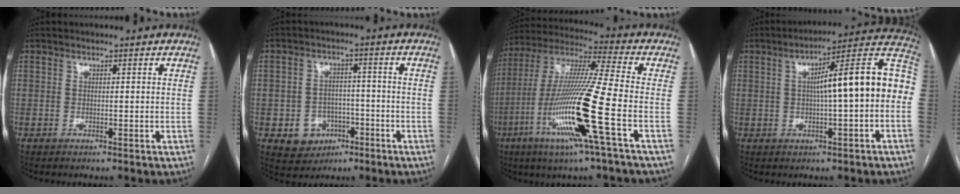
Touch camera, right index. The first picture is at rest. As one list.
[{"total": 6.5, "force": [-2.7, 5.6, 2.1], "torque": [-0.033, 0.011, -0.031]}, {"total": 18.7, "force": [-6.3, -0.7, 17.6], "torque": [-0.364, -0.022, -0.130]}, {"total": 15.1, "force": [0.5, 1.6, 15.0], "torque": [-0.207, 0.049, 0.005]}]